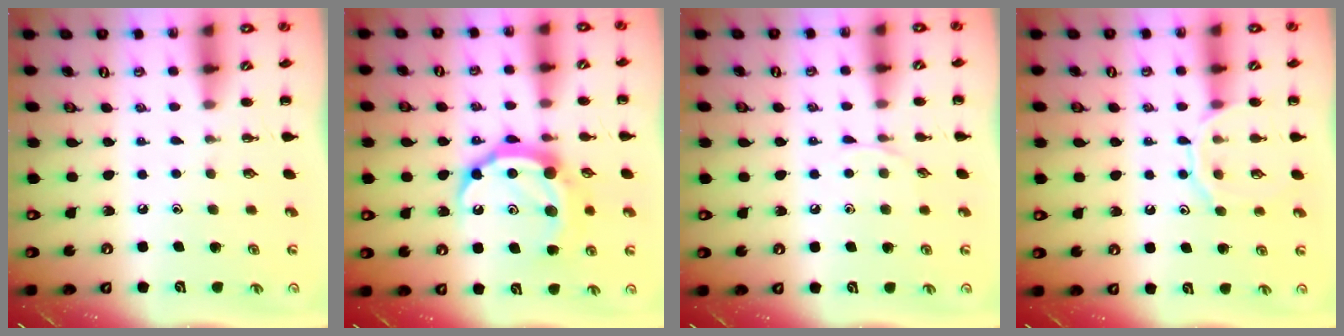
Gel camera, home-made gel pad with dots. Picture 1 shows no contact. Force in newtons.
{"total": 14.0, "press": 14.0, "slide": 0.9}
{"total": 4.2, "press": 4.0, "slide": 1.3}
{"total": 10.0, "press": 10.0, "slide": 0.6}